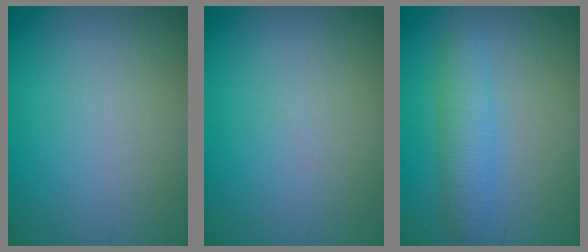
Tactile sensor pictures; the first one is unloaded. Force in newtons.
{"total": 0.0}
{"total": 2.9, "press": 2.9, "slide": 0.1}